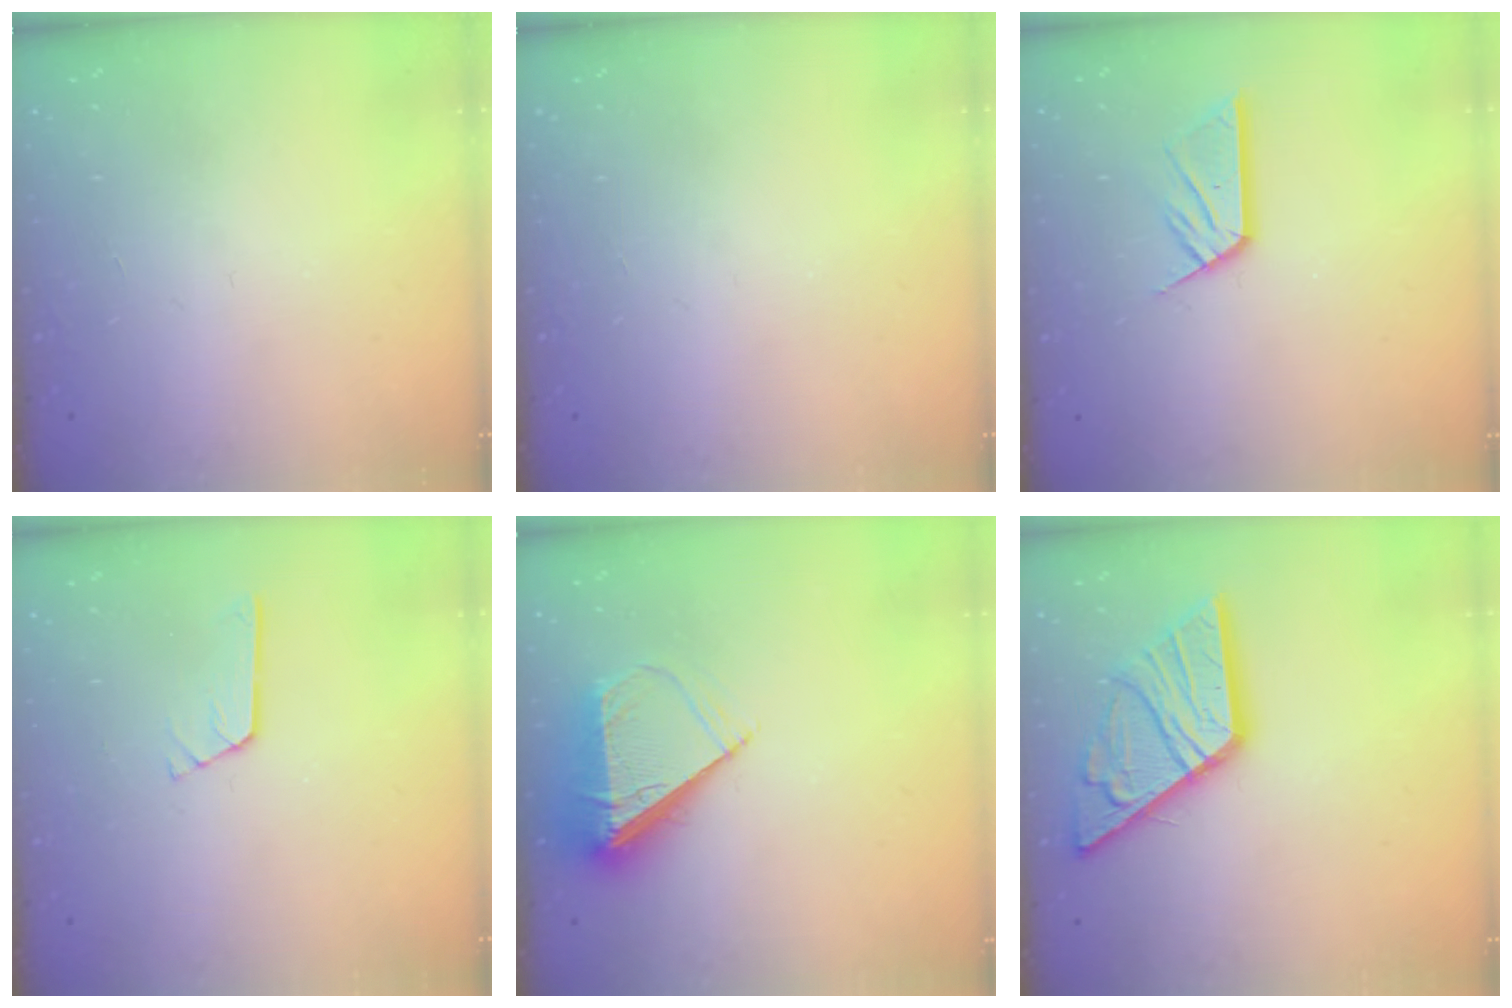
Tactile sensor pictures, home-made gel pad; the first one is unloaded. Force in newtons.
{"total": 0.0}
{"total": 8.1, "press": 8.0, "slide": 0.6}
{"total": 2.3, "press": 2.3, "slide": 0.3}
{"total": 7.4, "press": 7.2, "slide": 1.3}
{"total": 13.3, "press": 13.3, "slide": 0.9}